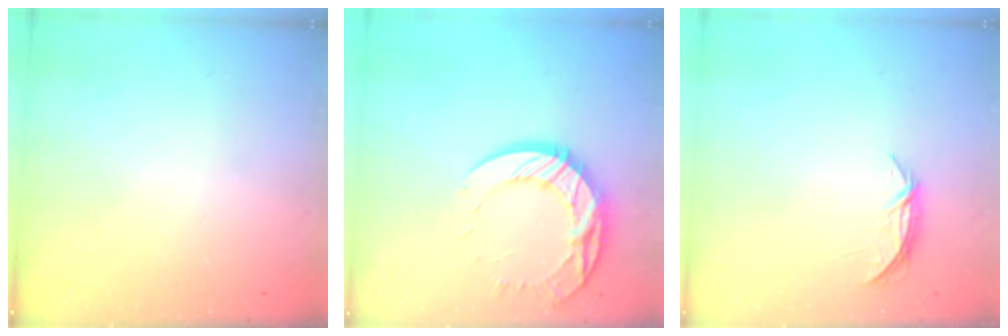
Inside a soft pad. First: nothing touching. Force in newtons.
{"total": 15.4, "press": 15.3, "slide": 1.3}
{"total": 4.4, "press": 4.3, "slide": 0.5}